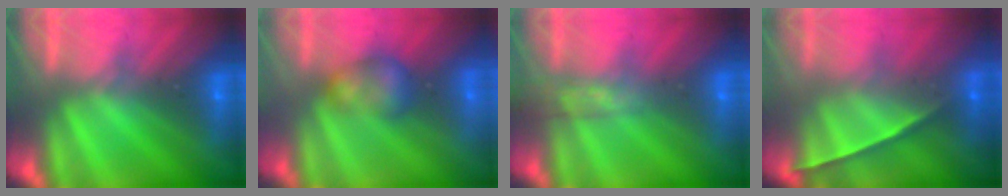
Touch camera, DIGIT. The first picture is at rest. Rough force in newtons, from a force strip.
{"total": 3.0}
{"total": 2.8}
{"total": 1.1}